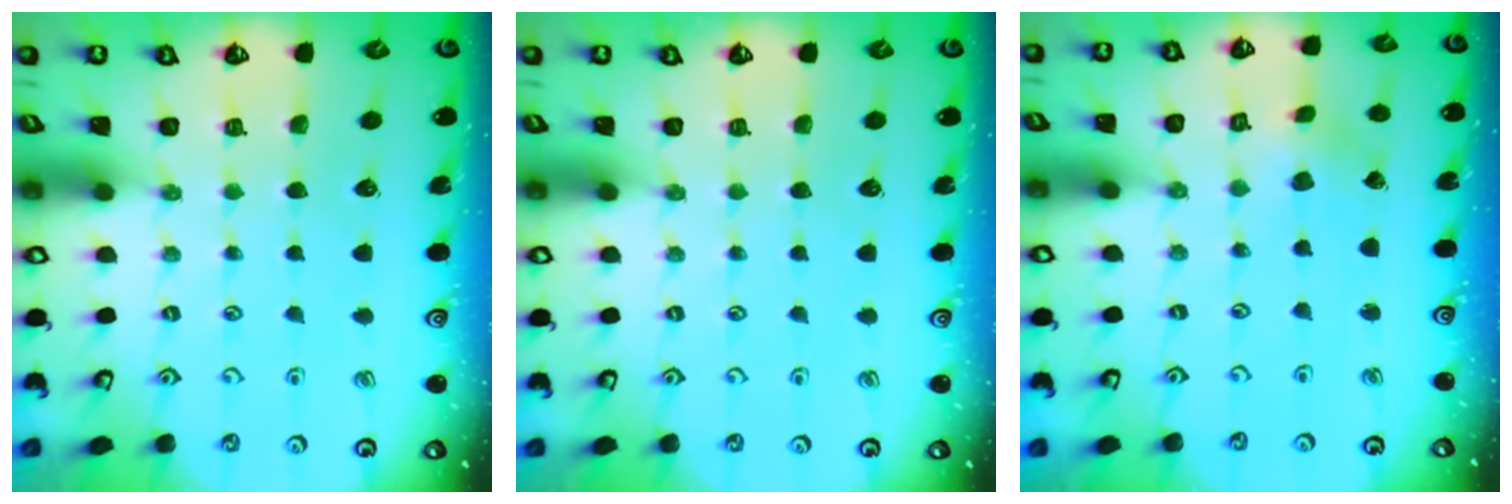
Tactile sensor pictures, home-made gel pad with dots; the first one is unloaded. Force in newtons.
{"total": 0.0}
{"total": 0.6, "press": 0.5, "slide": 0.2}